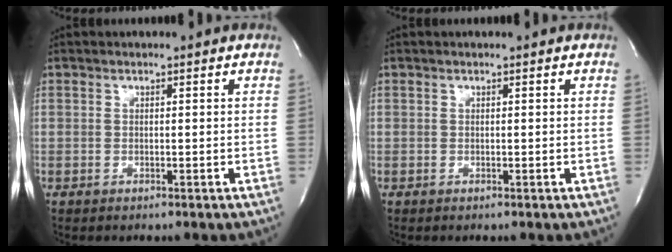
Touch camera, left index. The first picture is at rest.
{"total": 0.0}